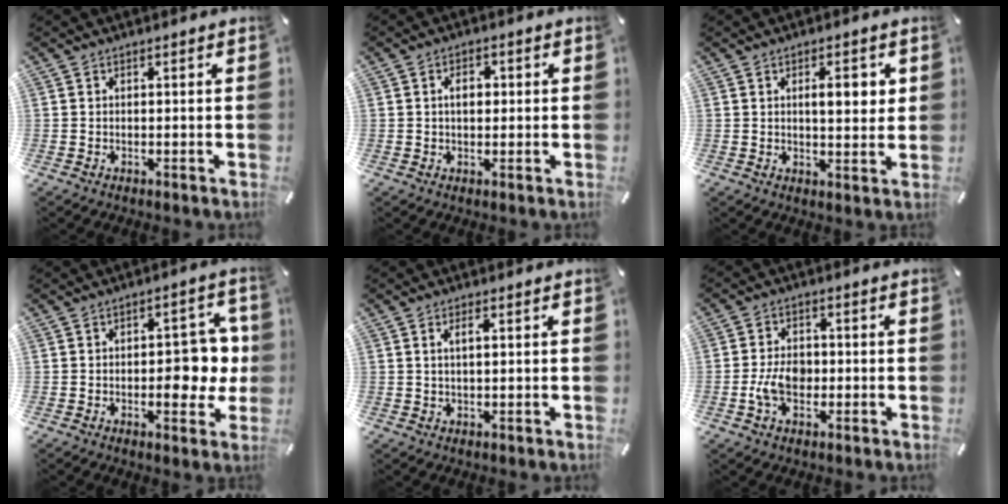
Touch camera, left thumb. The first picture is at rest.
{"total": 4.2, "force": [0.3, 2.7, 3.2], "torque": [-0.049, 0.003, -0.001]}
{"total": 6.0, "force": [1.6, 2.6, 5.2], "torque": [-0.075, -0.005, 0.019]}
{"total": 11.1, "force": [-0.9, 6.4, 9.1], "torque": [-0.097, -0.001, -0.015]}
{"total": 2.9, "force": [0.8, 1.0, 2.6], "torque": [-0.046, 0.003, 0.010]}
{"total": 6.5, "force": [-1.5, 4.5, 4.5], "torque": [-0.087, 0.004, -0.029]}